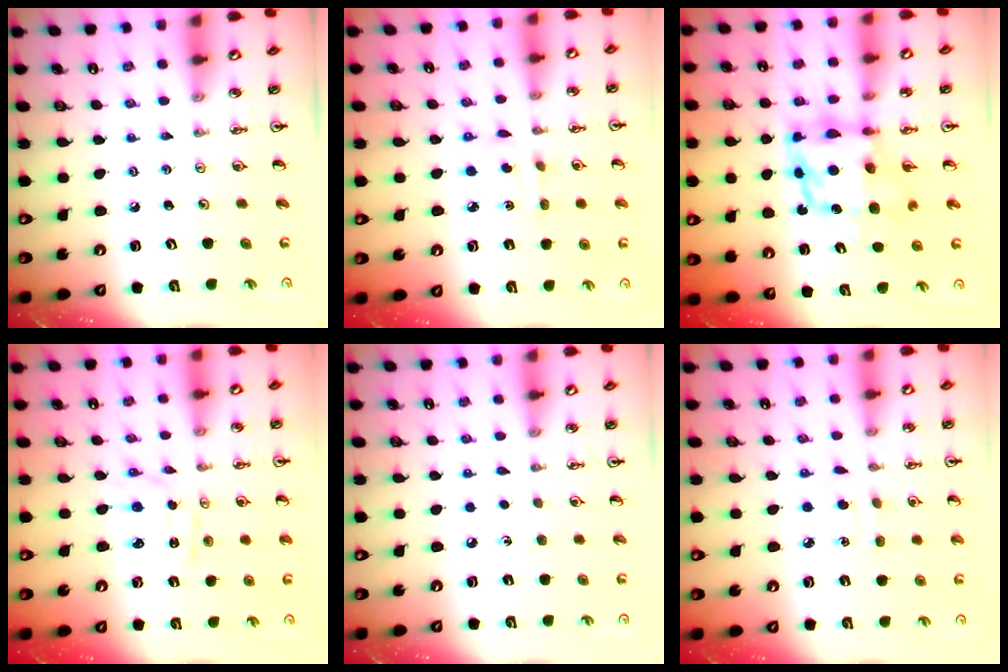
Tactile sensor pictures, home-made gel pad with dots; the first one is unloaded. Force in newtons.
{"total": 2.6, "press": 2.6, "slide": 0.1}
{"total": 9.2, "press": 9.2, "slide": 0.9}
{"total": 1.4, "press": 1.4, "slide": 0.0}
{"total": 3.7, "press": 3.6, "slide": 0.5}
{"total": 3.9, "press": 3.9, "slide": 0.5}